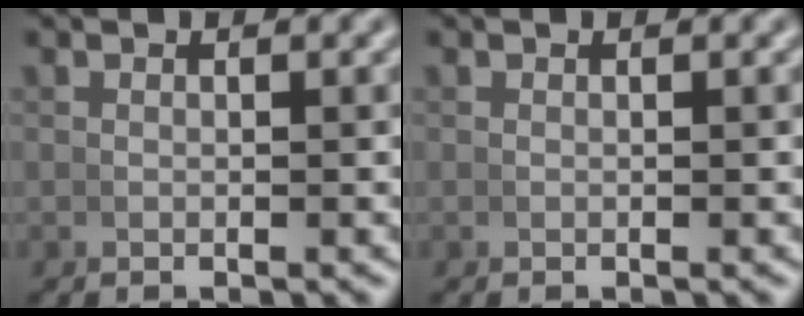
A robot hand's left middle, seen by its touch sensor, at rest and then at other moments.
{"total": 0.0}